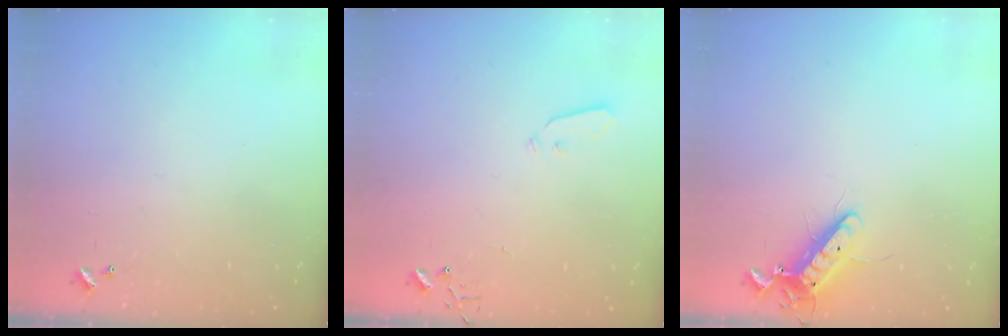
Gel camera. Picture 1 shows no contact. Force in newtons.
{"total": 3.7, "press": 3.7, "slide": 0.1}
{"total": 11.6, "press": 11.4, "slide": 2.2}